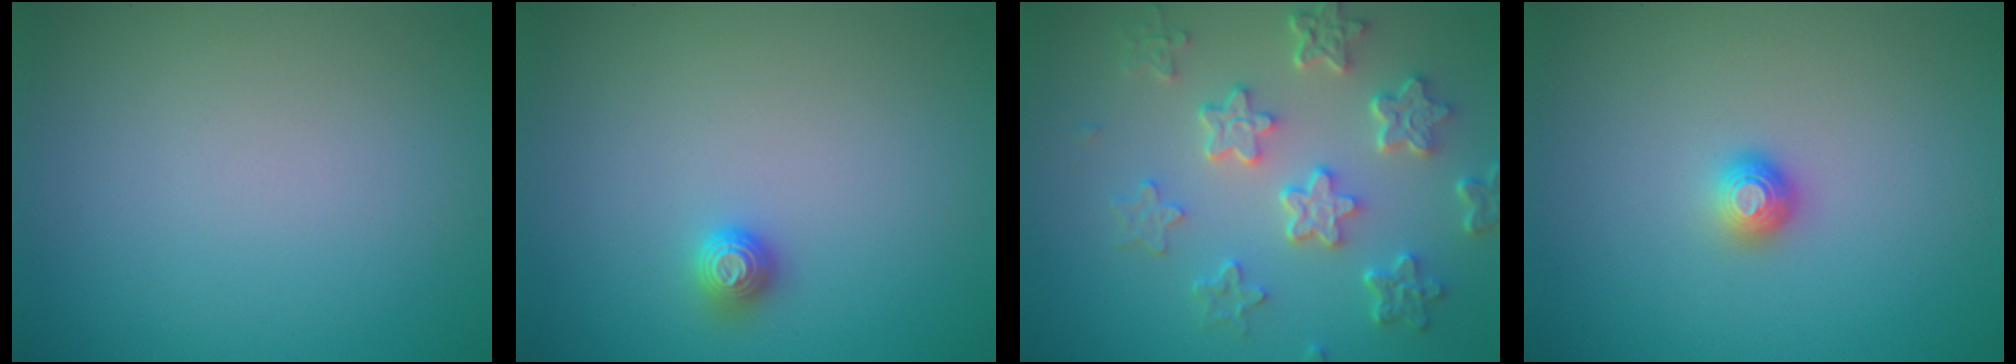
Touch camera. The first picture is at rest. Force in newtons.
{"total": 1.0, "press": 1.0, "slide": 0.3}
{"total": 5.8, "press": 4.4, "slide": 3.8}
{"total": 1.3, "press": 1.2, "slide": 0.7}